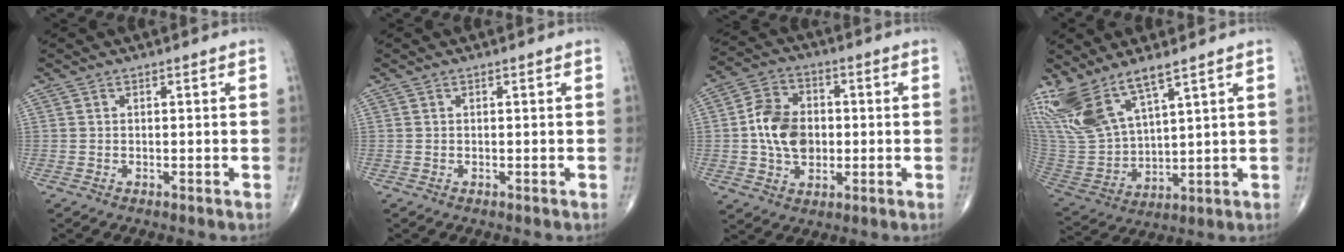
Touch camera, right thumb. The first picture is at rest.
{"total": 0.0}
{"total": 11.2, "force": [-0.1, 8.1, 7.7], "torque": [-0.118, 0.014, -0.006]}
{"total": 15.1, "force": [10.2, 5.1, 9.9], "torque": [-0.209, -0.044, 0.222]}